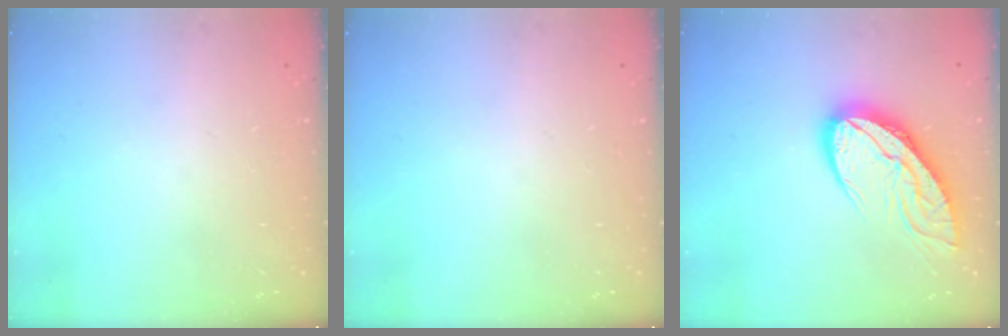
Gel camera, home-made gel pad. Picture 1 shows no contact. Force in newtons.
{"total": 0.0}
{"total": 13.1, "press": 13.0, "slide": 1.5}